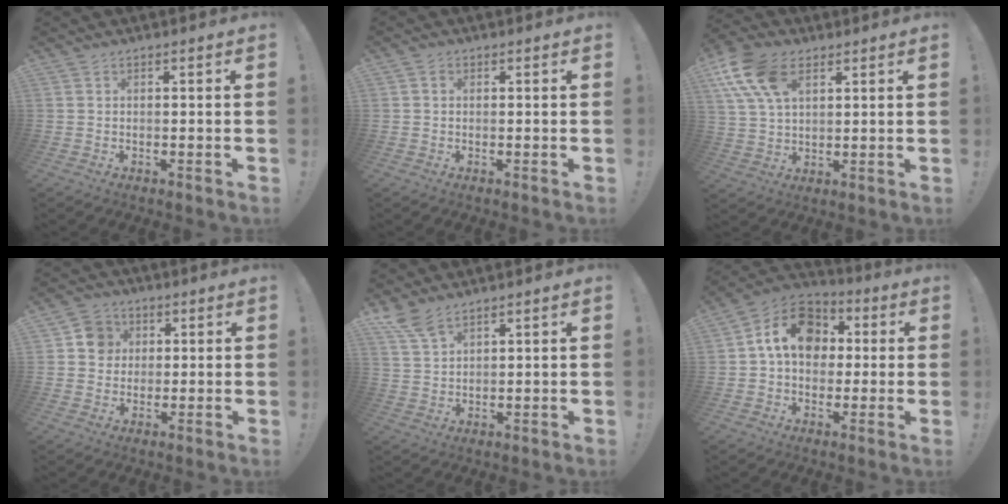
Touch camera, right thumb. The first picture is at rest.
{"total": 1.0, "force": [0.0, 0.9, 0.3], "torque": [-0.006, 0.003, 0.000]}
{"total": 14.4, "force": [6.7, 8.8, 9.2], "torque": [-0.184, -0.020, 0.127]}
{"total": 7.4, "force": [1.6, 7.0, 2.0], "torque": [-0.016, 0.000, 0.031]}
{"total": 6.5, "force": [5.1, 2.3, 3.4], "torque": [-0.062, -0.028, 0.096]}
{"total": 15.8, "force": [3.7, 12.0, 9.6], "torque": [-0.140, 0.007, 0.076]}